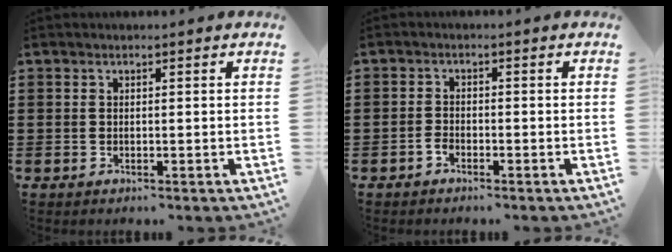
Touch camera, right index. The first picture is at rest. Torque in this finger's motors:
{"motor_torque": [0.42, 1.72, -0.56, -0.21]}